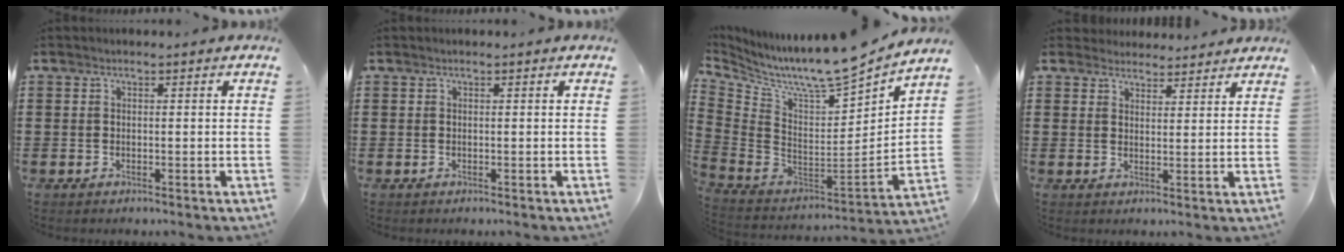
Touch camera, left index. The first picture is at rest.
{"total": 0.0}
{"total": 8.3, "force": [7.2, 0.4, 4.1], "torque": [-0.094, -0.069, 0.111]}
{"total": 3.3, "force": [3.2, 0.7, -0.1], "torque": [-0.008, -0.006, 0.063]}